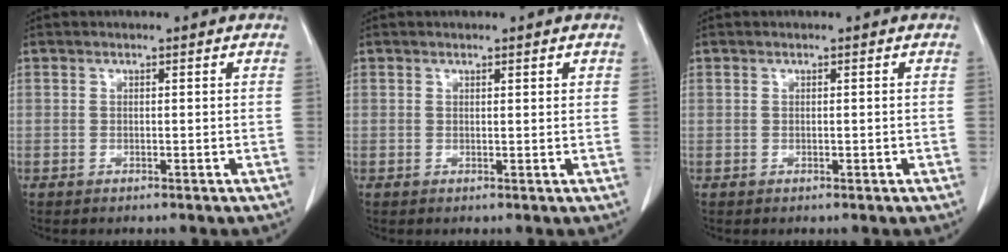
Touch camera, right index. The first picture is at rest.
{"total": 1.0, "force": [0.7, 0.2, 0.7], "torque": [-0.011, -0.001, 0.009]}
{"total": 0.0}